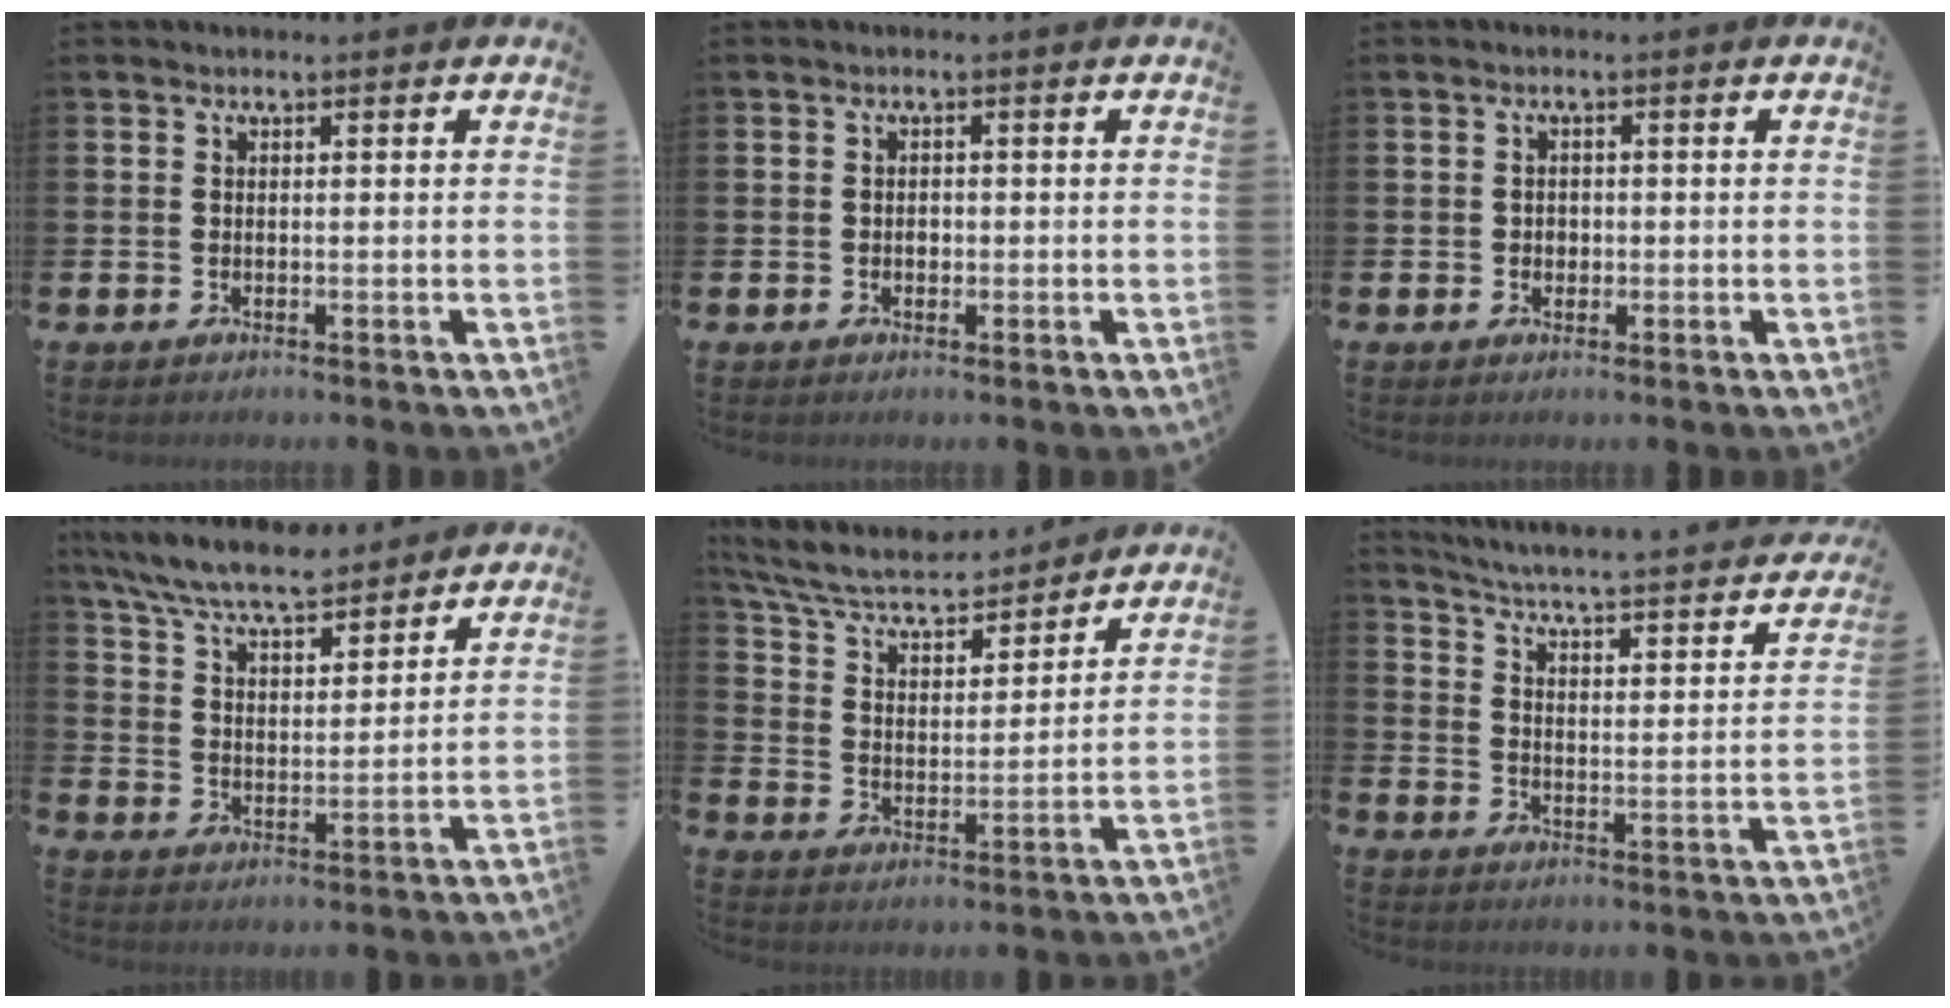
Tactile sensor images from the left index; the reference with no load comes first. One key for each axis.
{"total": 0.9, "fx": -0.2, "fy": 0.8, "fz": 0.4, "tx": -0.009, "ty": 0.005, "tz": -0.005}
{"total": 1.3, "fx": -0.1, "fy": 1.2, "fz": 0.4, "tx": -0.001, "ty": 0.005, "tz": -0.005}
{"total": 8.1, "fx": 7.5, "fy": 1.2, "fz": 2.6, "tx": -0.086, "ty": -0.038, "tz": 0.136}
{"total": 7.5, "fx": 6.7, "fy": 2.0, "fz": 2.5, "tx": -0.089, "ty": -0.046, "tz": 0.115}
{"total": 3.5, "fx": 3.1, "fy": 0.2, "fz": 1.5, "tx": -0.052, "ty": -0.040, "tz": 0.040}